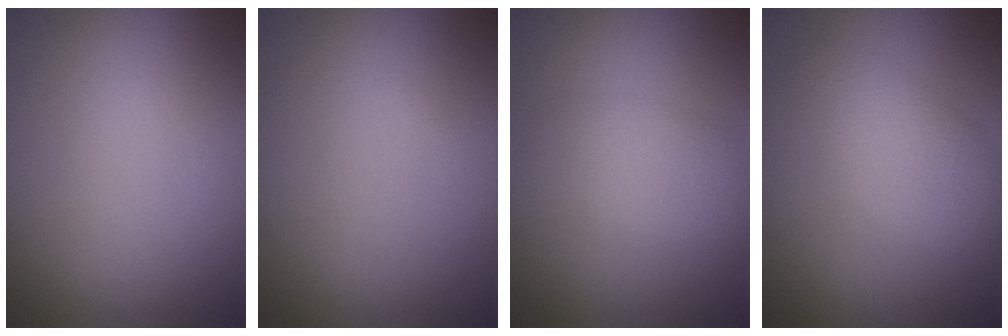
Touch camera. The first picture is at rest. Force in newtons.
{"total": 0.0}
{"total": 2.7, "press": 2.7, "slide": 0.1}
{"total": 3.6, "press": 3.5, "slide": 0.2}